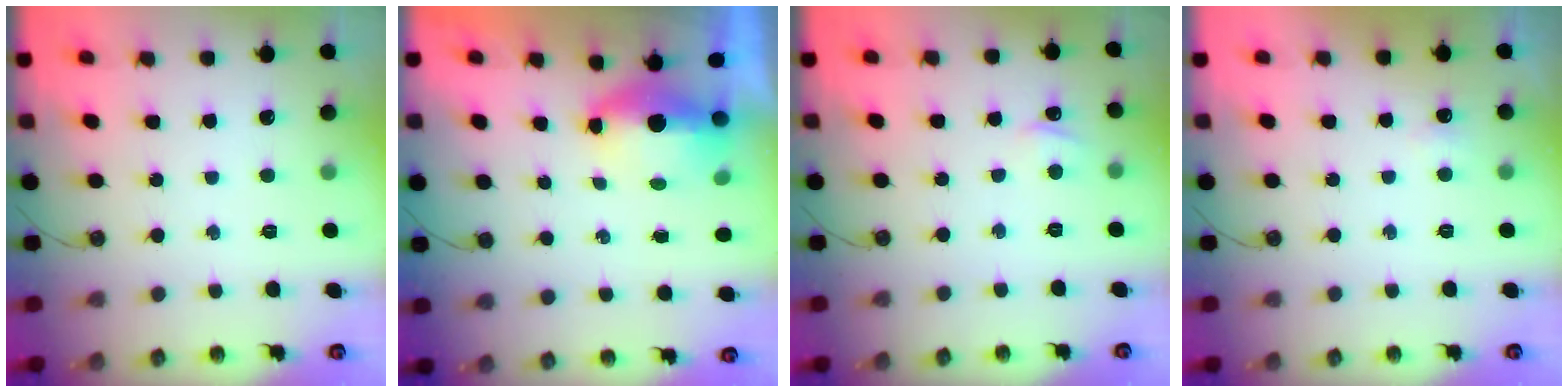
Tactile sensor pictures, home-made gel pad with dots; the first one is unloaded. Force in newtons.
{"total": 6.0, "press": 5.8, "slide": 1.2}
{"total": 1.6, "press": 1.5, "slide": 0.2}
{"total": 2.8, "press": 2.7, "slide": 0.6}